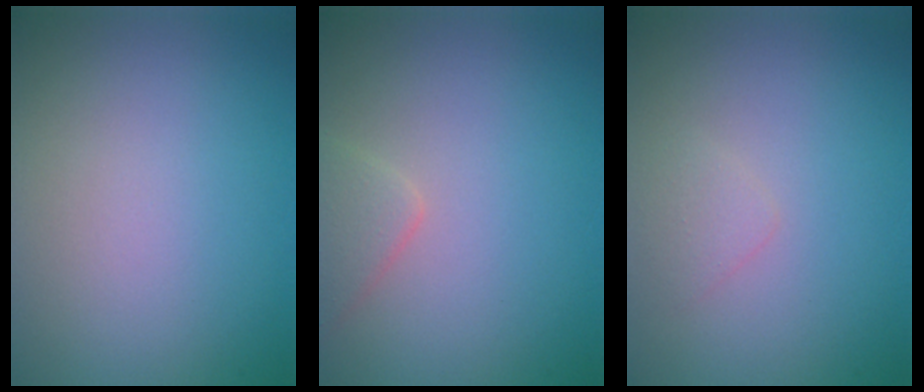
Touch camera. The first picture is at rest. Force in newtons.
{"total": 1.9, "press": 1.9, "slide": 0.0}
{"total": 1.1, "press": 1.1, "slide": 0.1}